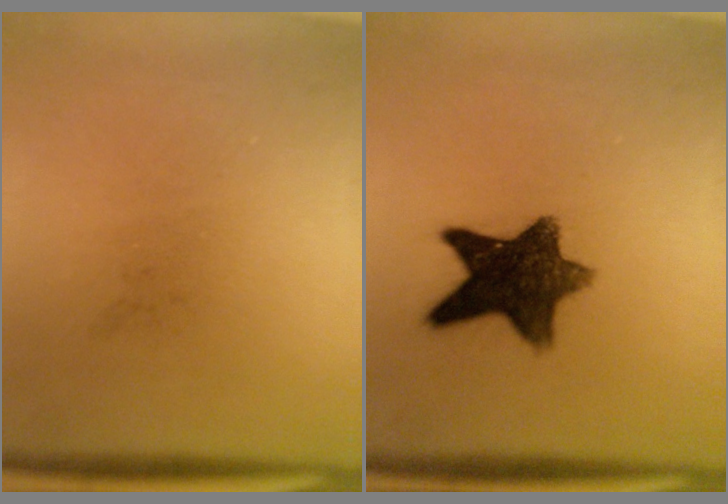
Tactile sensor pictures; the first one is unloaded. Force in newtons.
{"total": 11.2}